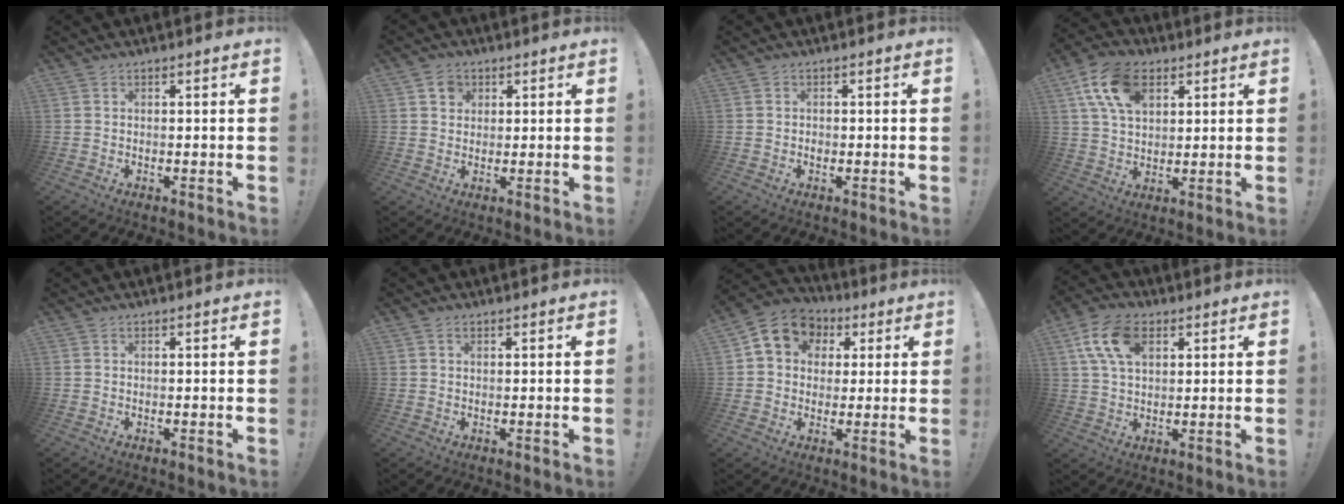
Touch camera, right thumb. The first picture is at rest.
{"total": 4.3, "force": [1.9, 3.7, 1.3], "torque": [-0.013, -0.004, 0.034]}
{"total": 1.2, "force": [-0.7, 0.9, 0.3], "torque": [0.001, 0.001, -0.015]}
{"total": 14.4, "force": [6.0, 9.2, 9.3], "torque": [-0.161, -0.005, 0.116]}
{"total": 0.0}
{"total": 0.8, "force": [0.3, 0.5, 0.5], "torque": [-0.005, 0.001, 0.005]}
{"total": 11.0, "force": [3.6, 9.1, 5.0], "torque": [-0.064, -0.007, 0.072]}
{"total": 12.9, "force": [4.8, 7.8, 9.0], "torque": [-0.164, -0.002, 0.091]}